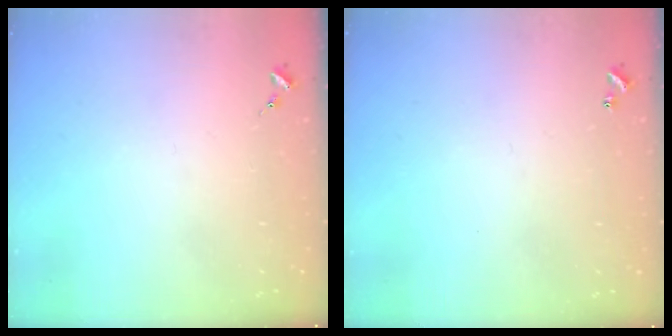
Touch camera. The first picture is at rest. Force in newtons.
{"total": 1.0, "press": 1.0, "slide": 0.2}